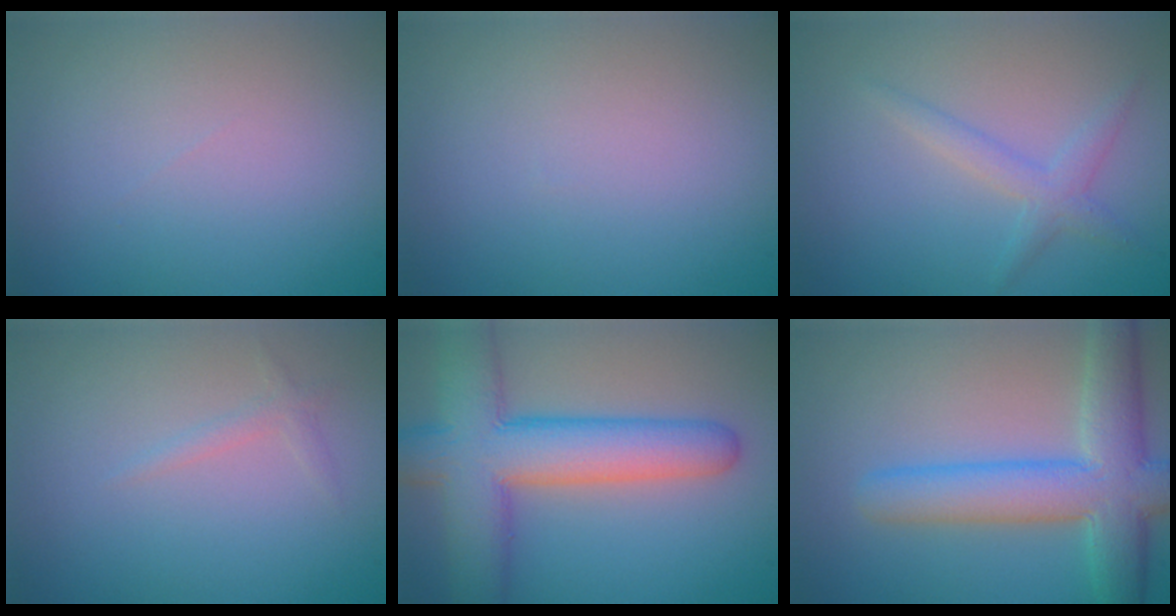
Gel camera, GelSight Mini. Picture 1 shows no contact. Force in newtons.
{"total": 0.0}
{"total": 2.0, "press": 2.0, "slide": 0.1}
{"total": 0.9, "press": 0.9, "slide": 0.1}
{"total": 9.5, "press": 9.5, "slide": 0.8}
{"total": 7.7, "press": 7.7, "slide": 0.3}